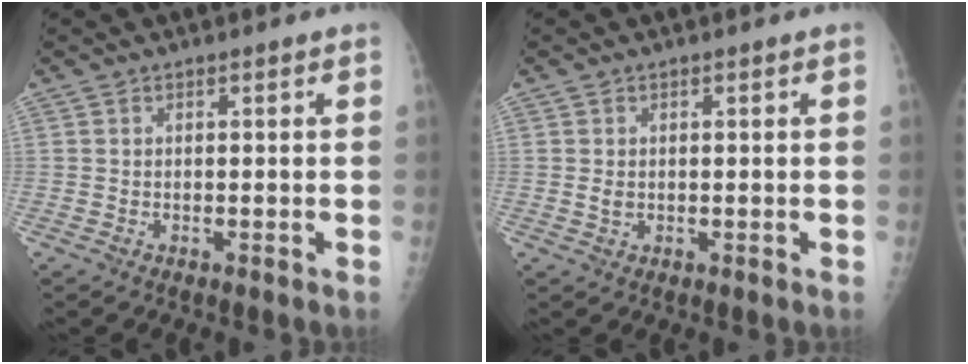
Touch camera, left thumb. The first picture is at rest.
{"total": 1.5, "force": [0.2, 1.3, 0.7], "torque": [-0.005, 0.000, 0.006]}